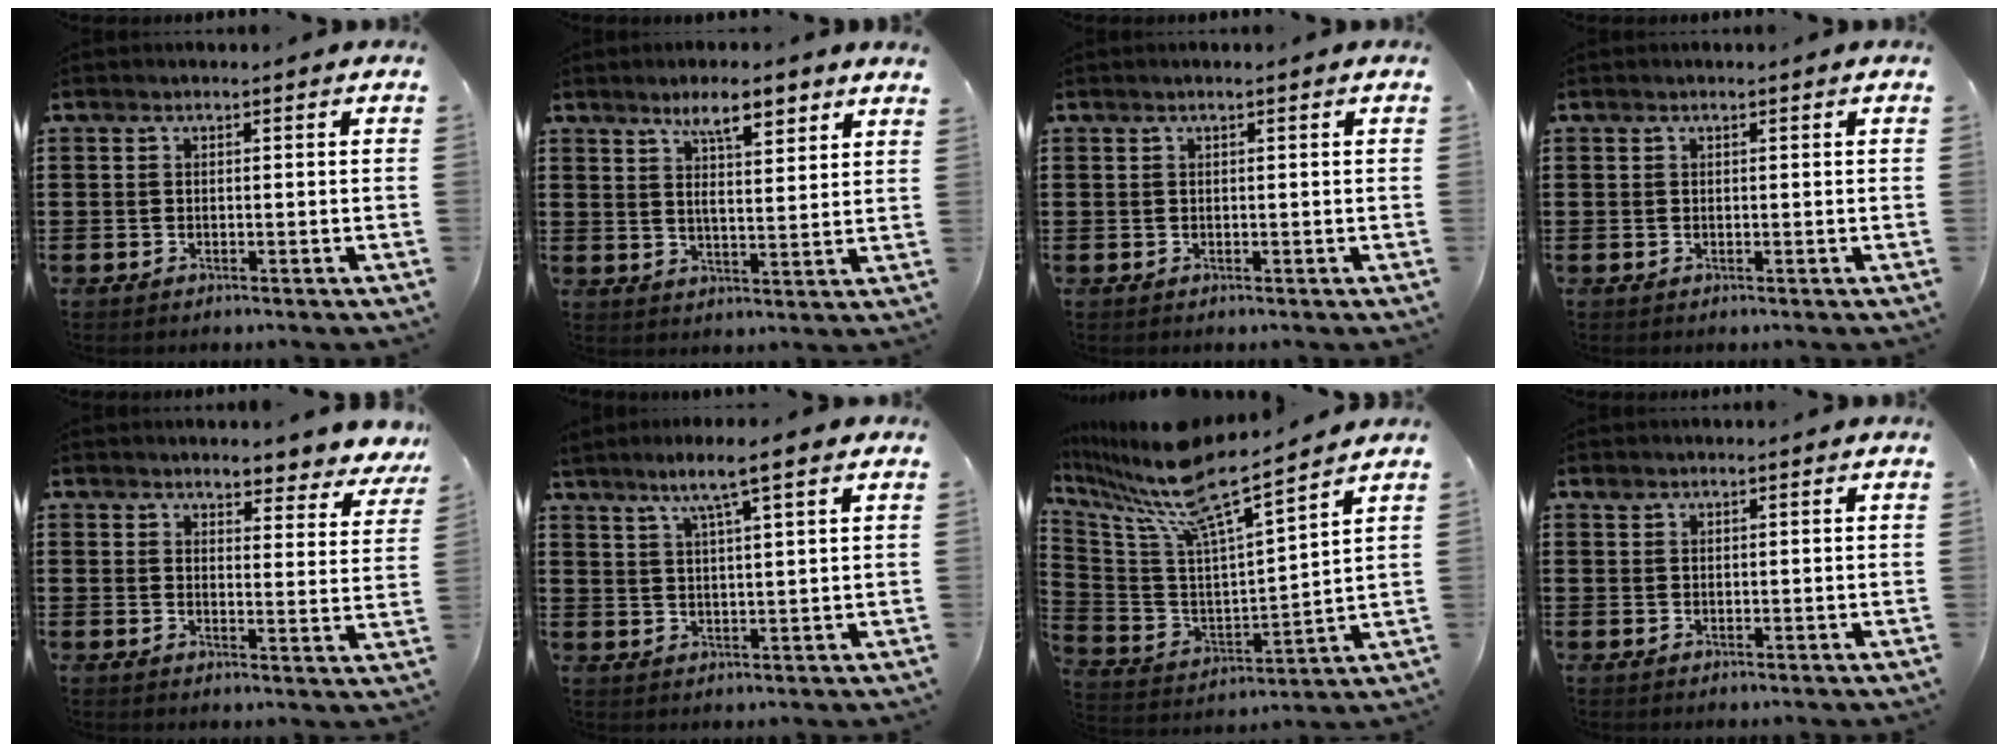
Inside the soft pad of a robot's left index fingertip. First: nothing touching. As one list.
[{"total": 6.7, "force": [5.0, 1.2, 4.4], "torque": [-0.074, -0.018, 0.079]}, {"total": 0.6, "force": [0.3, 0.0, 0.5], "torque": [-0.008, -0.001, 0.006]}, {"total": 0.0}, {"total": 4.3, "force": [4.1, 0.5, 0.9], "torque": [-0.030, -0.026, 0.071]}, {"total": 6.0, "force": [4.4, 0.0, 4.1], "torque": [-0.091, -0.005, 0.073]}, {"total": 11.0, "force": [8.8, 0.5, 6.5], "torque": [-0.165, -0.065, 0.141]}, {"total": 1.0, "force": [0.8, 0.5, 0.2], "torque": [-0.006, 0.003, 0.016]}]